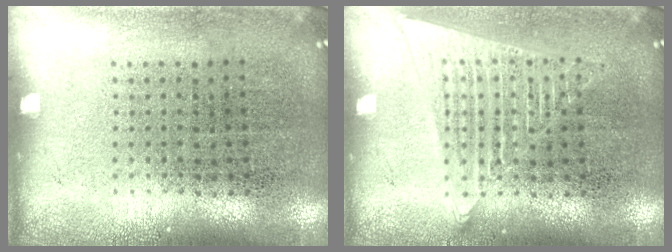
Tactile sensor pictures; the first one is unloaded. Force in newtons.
{"total": 2.4, "press": 2.4, "slide": 0.3}